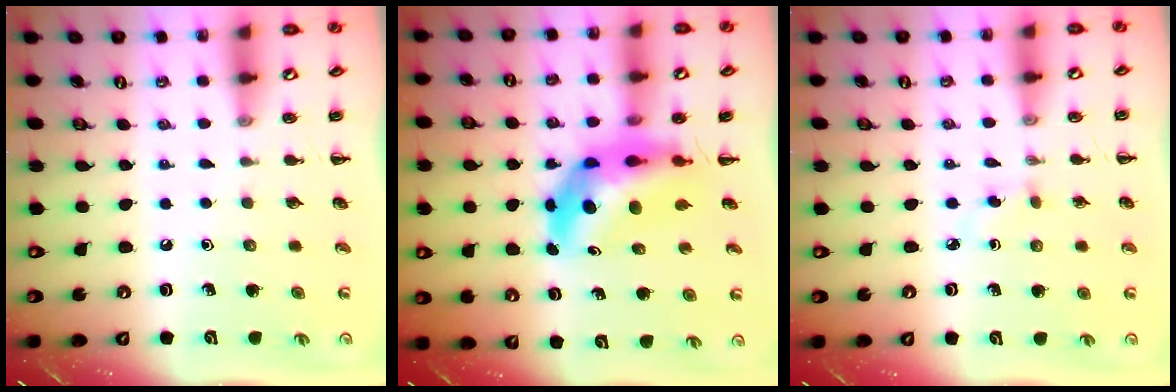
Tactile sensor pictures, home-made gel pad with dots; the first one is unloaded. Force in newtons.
{"total": 8.0, "press": 7.5, "slide": 2.8}
{"total": 3.0, "press": 2.8, "slide": 1.1}